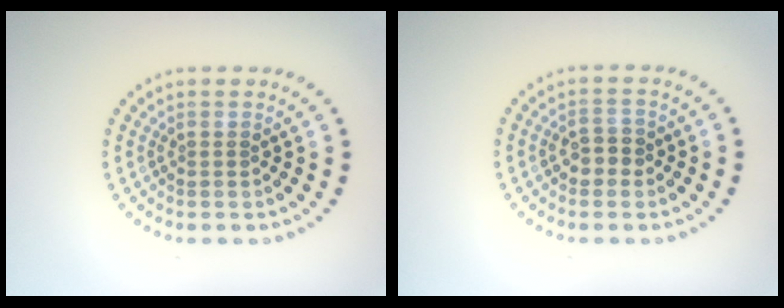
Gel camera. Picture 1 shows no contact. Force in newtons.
{"total": 1.9, "press": 1.8, "slide": 0.5}